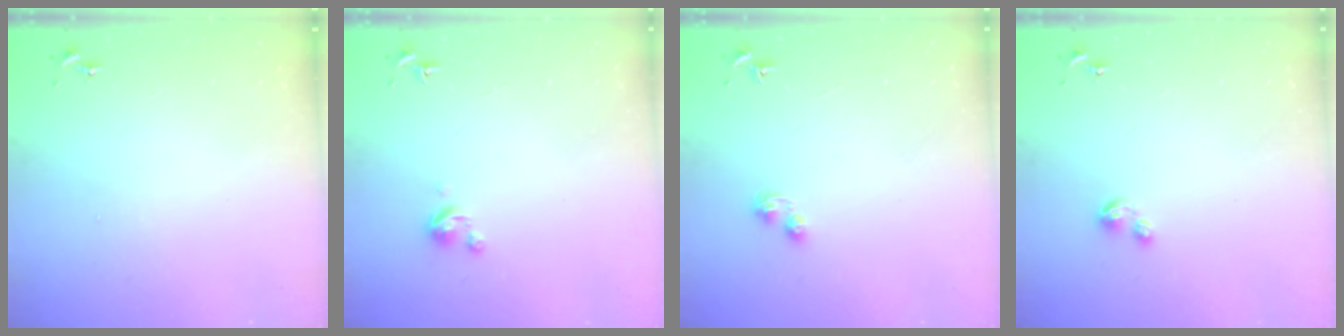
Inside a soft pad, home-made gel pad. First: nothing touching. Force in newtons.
{"total": 3.1, "press": 3.1, "slide": 0.3}
{"total": 3.3, "press": 3.3, "slide": 0.4}
{"total": 3.4, "press": 3.3, "slide": 0.4}